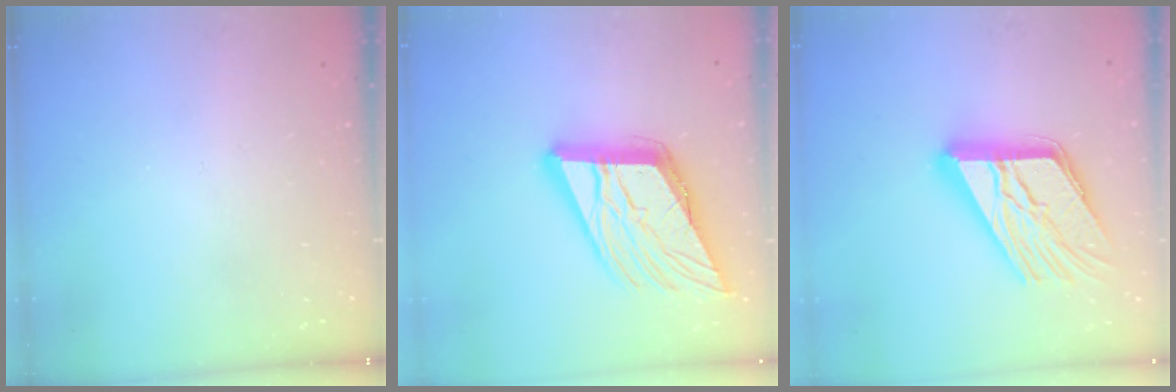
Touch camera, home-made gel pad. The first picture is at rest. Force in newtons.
{"total": 20.5, "press": 20.2, "slide": 3.3}
{"total": 22.9, "press": 22.8, "slide": 2.3}